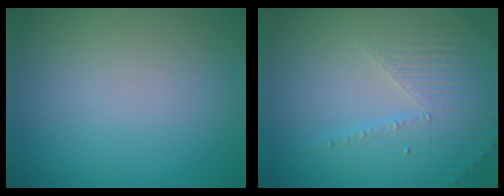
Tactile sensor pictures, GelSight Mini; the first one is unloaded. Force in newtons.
{"total": 4.8, "press": 3.2, "slide": 3.6}